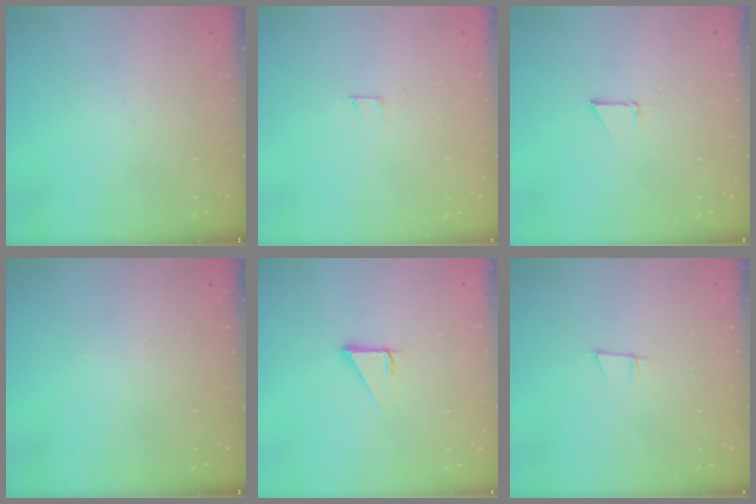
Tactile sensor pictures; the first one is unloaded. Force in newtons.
{"total": 2.0, "press": 2.0, "slide": 0.0}
{"total": 0.9, "press": 0.9, "slide": 0.1}
{"total": 0.0}
{"total": 2.7, "press": 2.7, "slide": 0.0}
{"total": 5.7, "press": 4.9, "slide": 2.8}